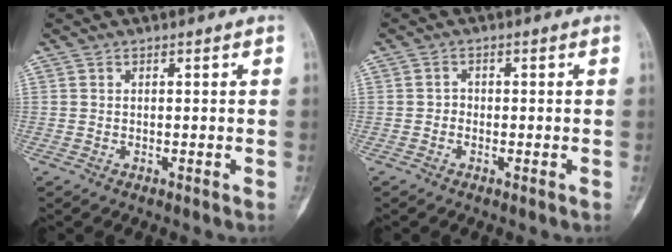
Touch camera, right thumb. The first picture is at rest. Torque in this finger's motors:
{"motor_torque": [-0.09, -0.10, 0.15, -0.13, -0.06]}